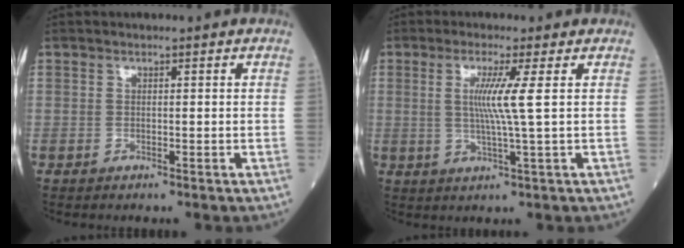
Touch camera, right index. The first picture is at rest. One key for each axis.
{"total": 5.3, "fx": 0.9, "fy": -1.4, "fz": 5.0, "tx": -0.100, "ty": -0.007, "tz": 0.018}